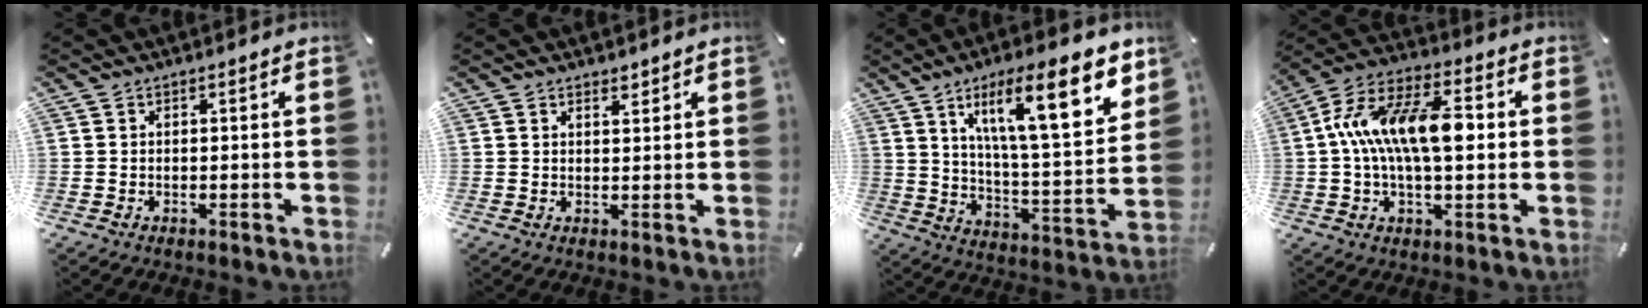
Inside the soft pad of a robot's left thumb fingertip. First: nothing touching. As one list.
[{"total": 1.7, "force": [1.3, 0.9, 0.4], "torque": [-0.002, -0.004, 0.023]}, {"total": 20.3, "force": [11.1, 5.8, 16.0], "torque": [-0.253, -0.051, 0.171]}, {"total": 16.7, "force": [1.1, 7.9, 14.7], "torque": [-0.295, 0.001, 0.013]}]